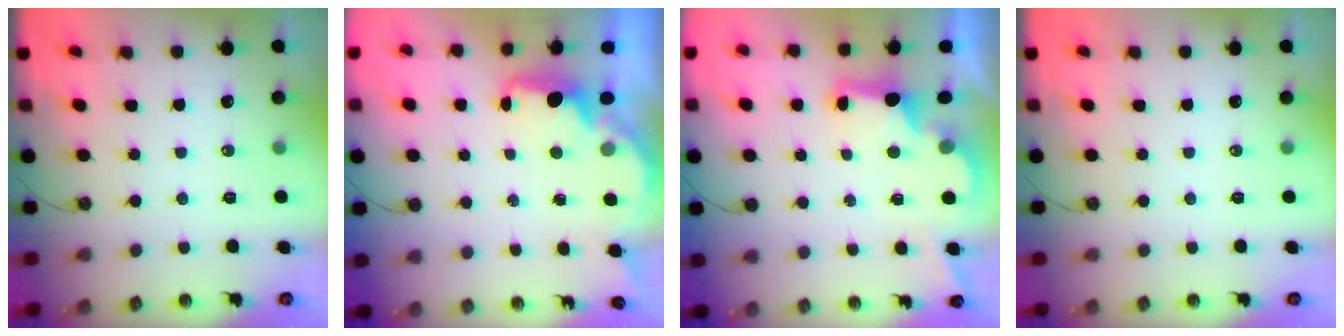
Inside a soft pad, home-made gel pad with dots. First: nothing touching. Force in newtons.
{"total": 2.6, "press": 2.5, "slide": 0.8}
{"total": 2.8, "press": 2.7, "slide": 0.9}
{"total": 0.0}